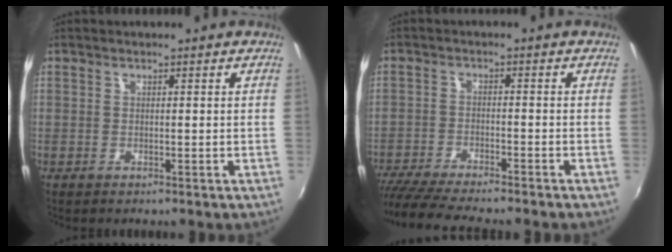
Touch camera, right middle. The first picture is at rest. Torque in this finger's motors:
{"motor_torque": [1.03, -1.10, 0.28, 0.07]}